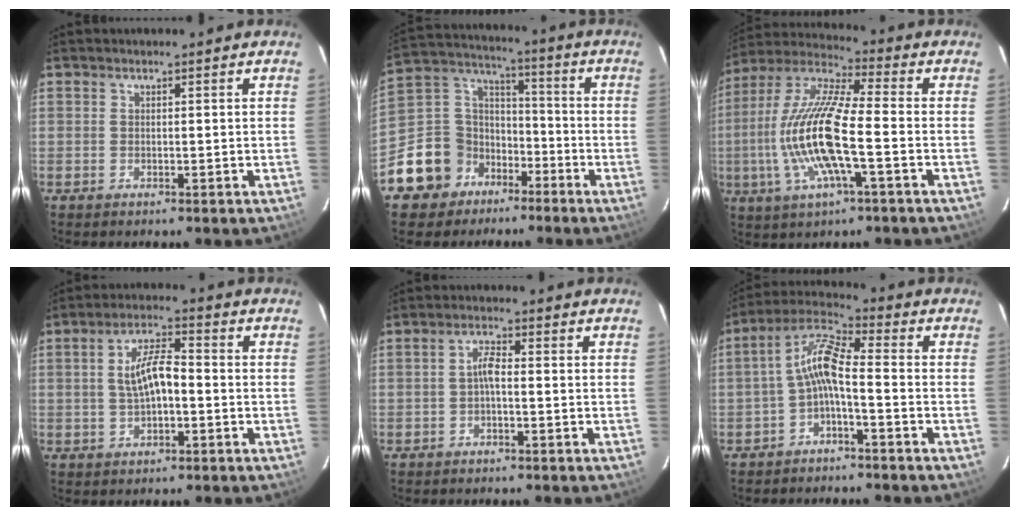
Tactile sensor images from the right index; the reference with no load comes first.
{"total": 13.4, "force": [-8.2, 10.4, 2.2], "torque": [-0.074, 0.061, -0.134]}
{"total": 17.1, "force": [-3.4, 3.3, 16.4], "torque": [-0.328, -0.005, -0.070]}
{"total": 6.9, "force": [-0.6, 2.7, 6.3], "torque": [-0.122, 0.015, -0.005]}
{"total": 2.4, "force": [-0.8, 0.6, 2.2], "torque": [-0.047, 0.010, -0.017]}
{"total": 7.4, "force": [-2.4, 1.6, 6.8], "torque": [-0.161, 0.022, -0.049]}